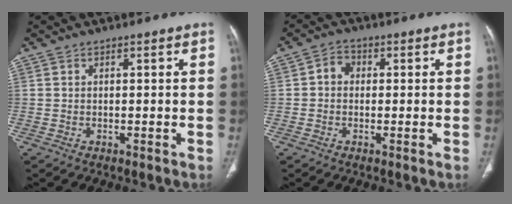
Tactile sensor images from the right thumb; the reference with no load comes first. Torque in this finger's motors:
{"motor_torque": [0.71, 0.68, 0.58, -0.45, -0.01]}